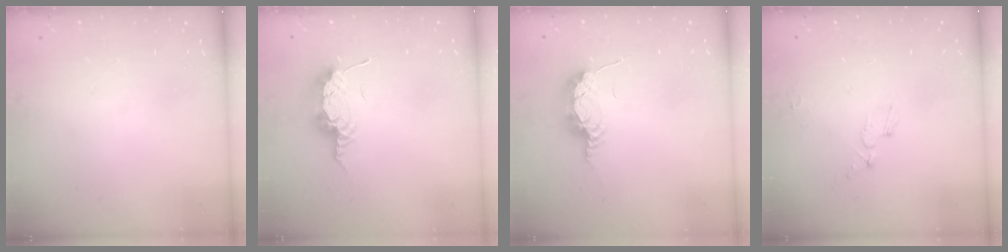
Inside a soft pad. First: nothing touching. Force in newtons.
{"total": 9.3, "press": 8.9, "slide": 2.5}
{"total": 7.5, "press": 7.4, "slide": 0.8}
{"total": 4.4, "press": 4.4, "slide": 0.4}